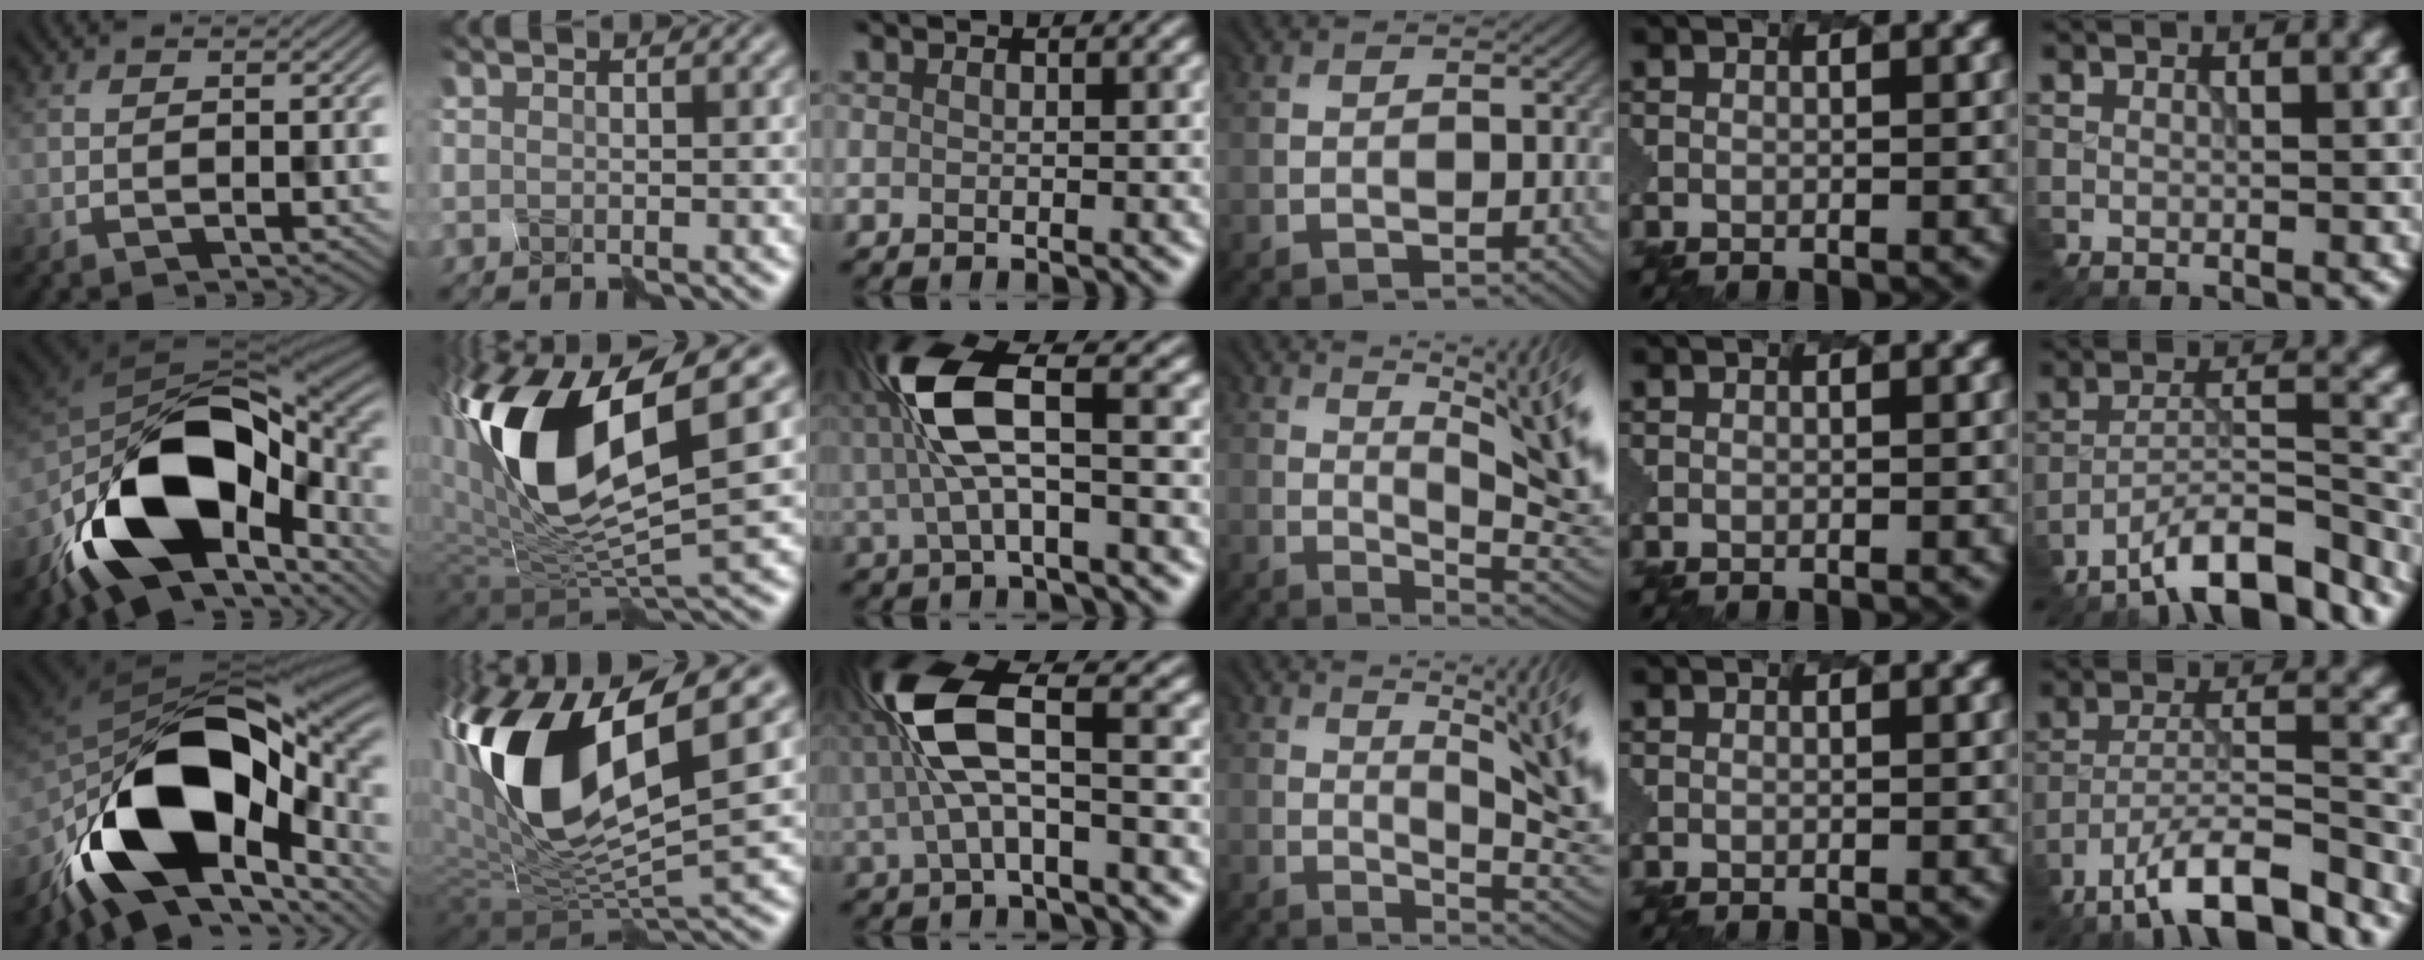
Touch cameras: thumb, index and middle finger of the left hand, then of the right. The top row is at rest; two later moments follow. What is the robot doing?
{"motion": "disassemble", "object": "spray bottle"}